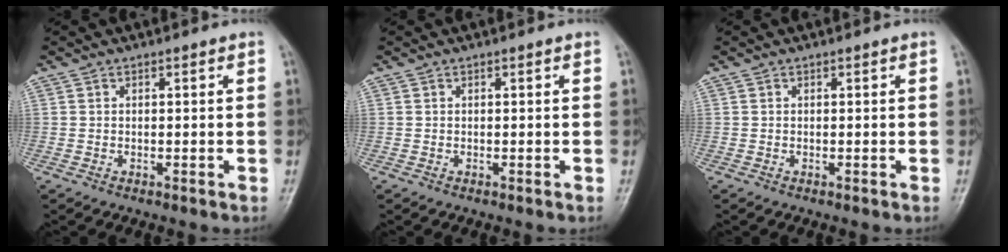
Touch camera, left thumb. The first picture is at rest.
{"total": 0.0}
{"total": 0.0}